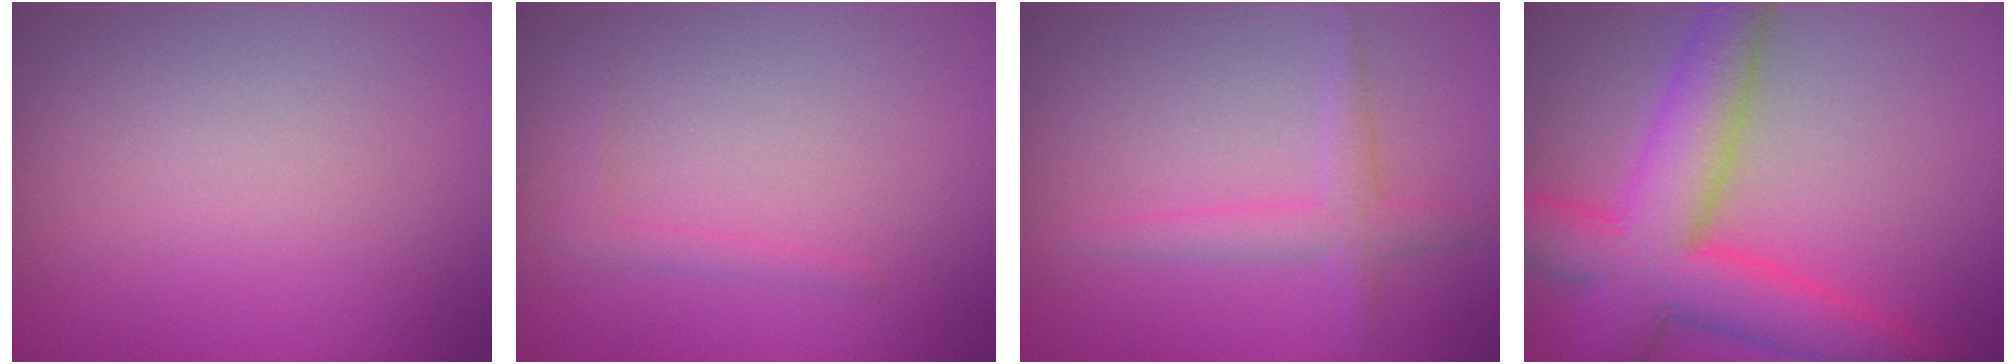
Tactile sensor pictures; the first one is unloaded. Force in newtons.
{"total": 0.8, "press": 0.8, "slide": 0.1}
{"total": 2.1, "press": 2.1, "slide": 0.1}
{"total": 8.9, "press": 8.9, "slide": 0.4}